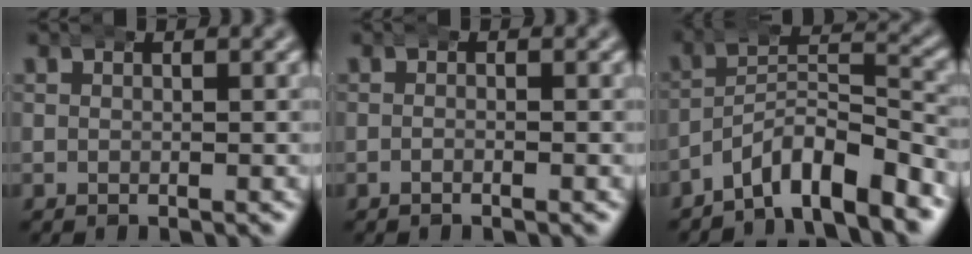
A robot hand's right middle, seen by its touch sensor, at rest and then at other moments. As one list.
[{"total": 0.7, "force": [-0.5, 0.0, 0.4], "torque": [-0.004, 0.003, -0.016]}, {"total": 7.2, "force": [-5.0, 3.2, 4.1], "torque": [-0.049, -0.001, -0.087]}]